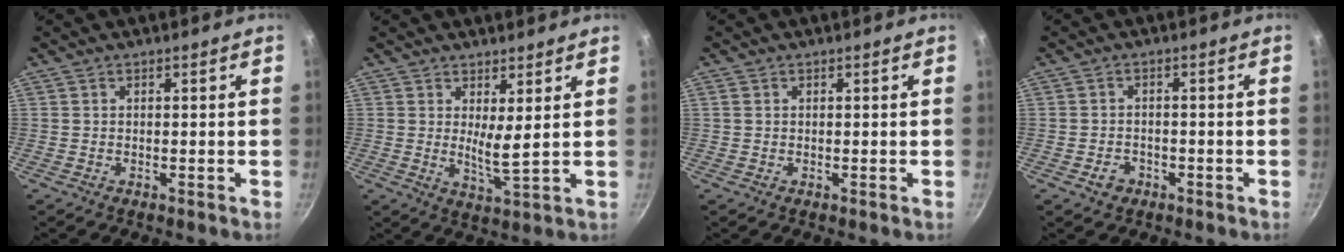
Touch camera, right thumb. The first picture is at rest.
{"total": 4.9, "force": [1.9, 0.8, 4.4], "torque": [-0.078, -0.039, 0.030]}
{"total": 0.9, "force": [0.2, 0.7, 0.4], "torque": [-0.006, 0.002, 0.002]}
{"total": 2.9, "force": [-1.5, 2.2, 1.1], "torque": [-0.010, 0.014, -0.021]}